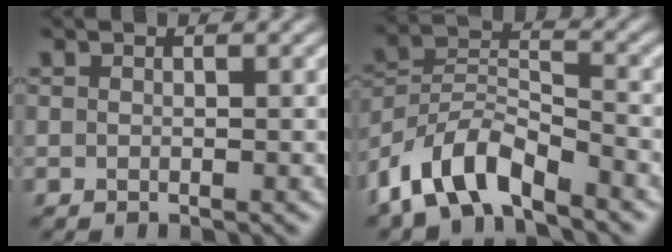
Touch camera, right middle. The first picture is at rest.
{"total": 7.3, "force": [-5.3, 2.8, 4.1], "torque": [-0.074, 0.002, -0.109]}